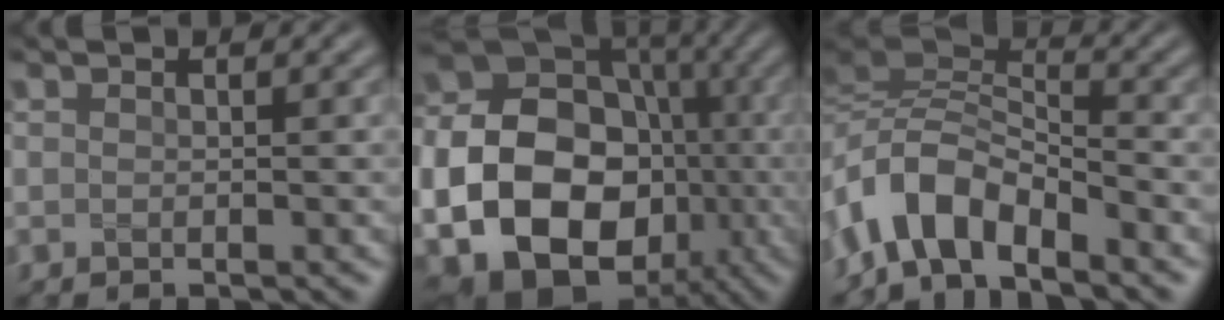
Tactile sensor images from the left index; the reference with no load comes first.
{"total": 21.4, "force": [-4.1, 17.5, 11.7], "torque": [-0.219, -0.014, -0.100]}
{"total": 5.6, "force": [-3.5, 2.3, 3.8], "torque": [-0.064, 0.007, -0.079]}